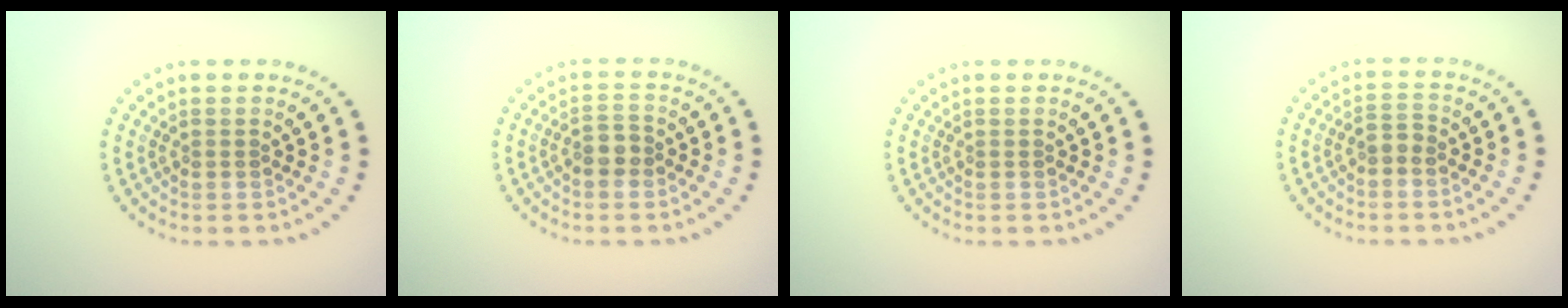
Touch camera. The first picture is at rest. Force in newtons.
{"total": 1.9, "press": 1.7, "slide": 0.8}
{"total": 0.0}
{"total": 1.2, "press": 1.1, "slide": 0.5}